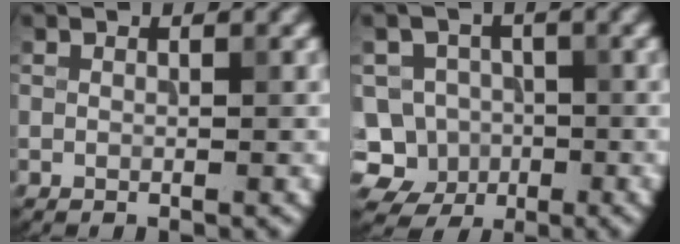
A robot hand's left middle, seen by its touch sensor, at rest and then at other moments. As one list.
[{"total": 7.0, "force": [-2.9, 6.1, 1.6], "torque": [-0.011, 0.002, -0.069]}]